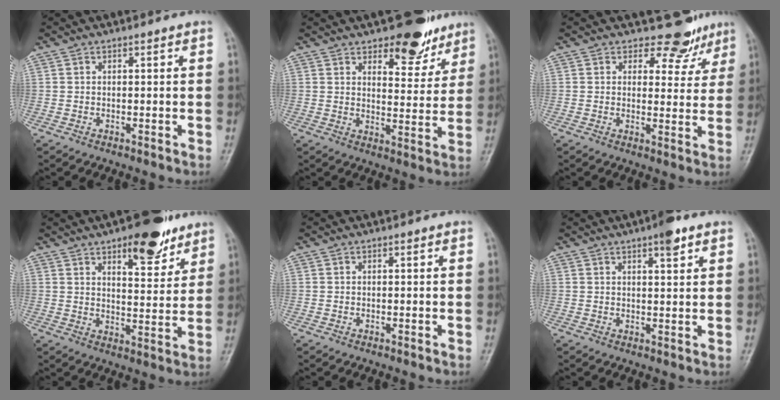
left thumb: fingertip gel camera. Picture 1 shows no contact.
{"total": 10.2, "force": [7.1, 4.8, 5.4], "torque": [-0.032, -0.044, 0.102]}
{"total": 6.5, "force": [5.1, 4.0, 0.6], "torque": [0.026, -0.038, 0.055]}
{"total": 11.6, "force": [7.4, 4.7, 7.6], "torque": [-0.073, -0.042, 0.107]}
{"total": 0.0}
{"total": 4.5, "force": [2.7, 1.2, 3.4], "torque": [-0.040, -0.010, 0.035]}